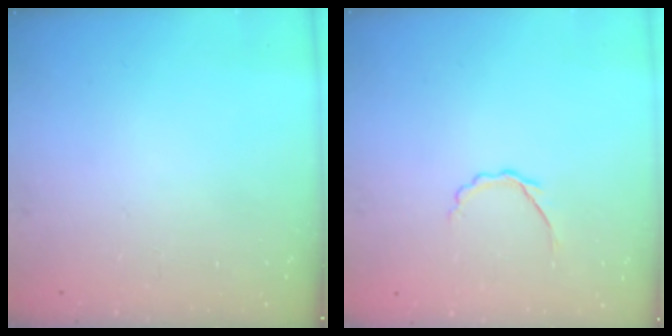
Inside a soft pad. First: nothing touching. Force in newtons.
{"total": 2.9, "press": 2.7, "slide": 0.8}